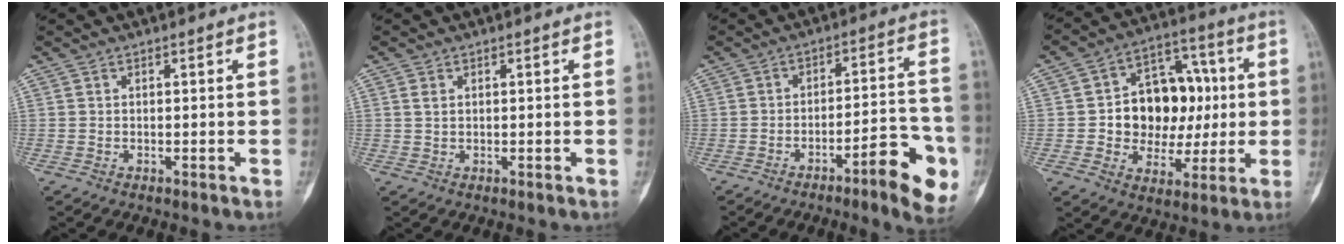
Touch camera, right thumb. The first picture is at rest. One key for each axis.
{"total": 1.3, "fx": 0.5, "fy": 0.8, "fz": 0.9, "tx": -0.018, "ty": 0.002, "tz": 0.012}
{"total": 12.3, "fx": -5.8, "fy": 2.9, "fz": 10.4, "tx": -0.124, "ty": 0.034, "tz": -0.081}
{"total": 16.4, "fx": 0.6, "fy": 12.4, "fz": 10.6, "tx": -0.102, "ty": 0.030, "tz": 0.016}